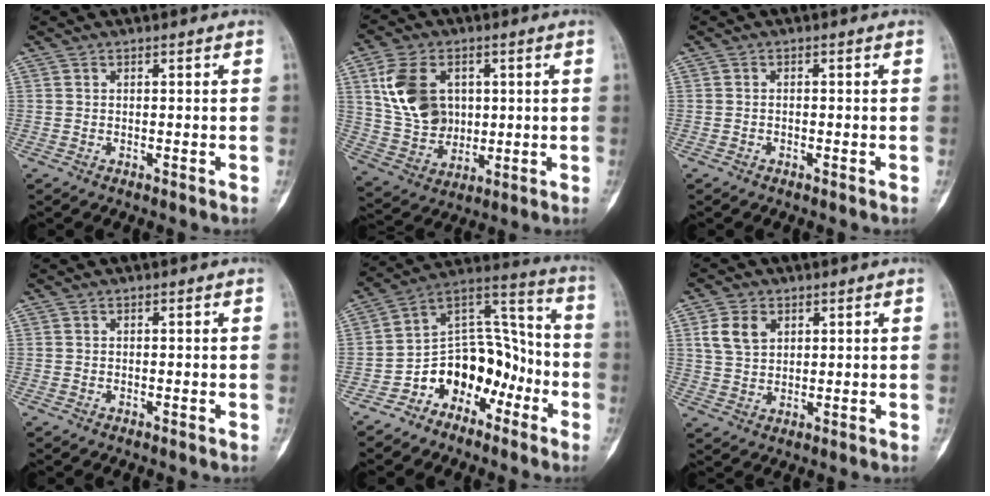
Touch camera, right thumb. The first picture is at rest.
{"total": 13.2, "force": [3.5, 9.8, 8.1], "torque": [-0.124, -0.006, 0.073]}
{"total": 0.5, "force": [-0.3, 0.3, 0.2], "torque": [-0.003, 0.002, -0.009]}
{"total": 0.0}
{"total": 14.3, "force": [-7.1, 10.1, 7.1], "torque": [-0.061, 0.108, -0.128]}
{"total": 6.2, "force": [2.4, 4.4, 3.7], "torque": [-0.057, -0.003, 0.050]}